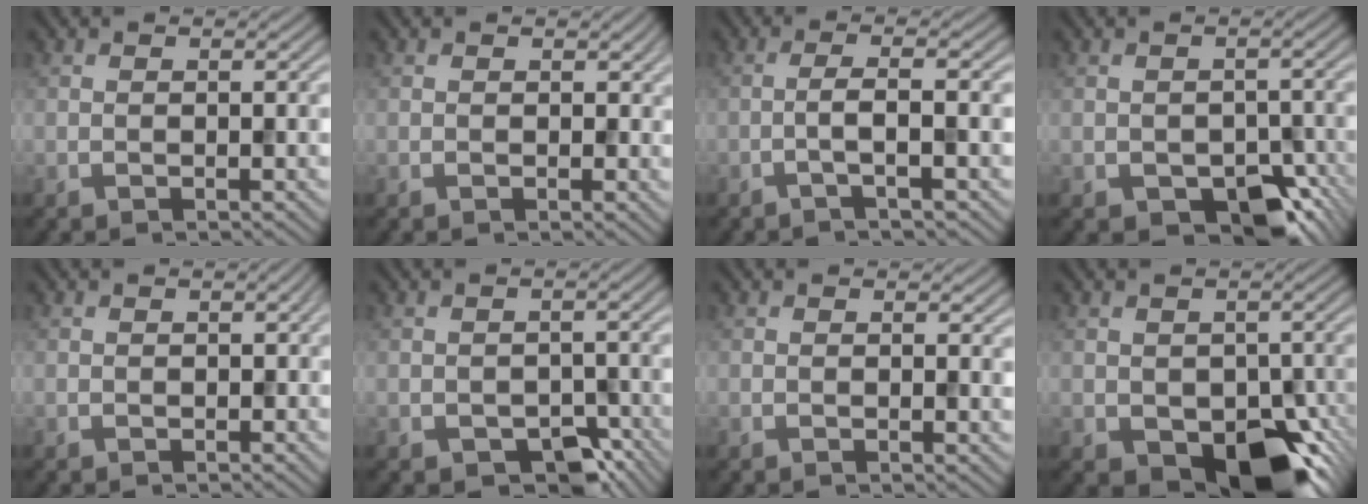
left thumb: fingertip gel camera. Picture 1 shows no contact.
{"total": 1.0, "force": [0.3, 0.7, 0.7], "torque": [-0.008, -0.004, 0.006]}
{"total": 2.7, "force": [-1.0, 0.2, 2.5], "torque": [-0.042, 0.014, -0.037]}
{"total": 6.4, "force": [-3.1, 3.9, 4.0], "torque": [-0.061, -0.025, -0.034]}
{"total": 0.9, "force": [0.0, 0.5, 0.7], "torque": [-0.007, 0.001, 0.003]}
{"total": 4.6, "force": [-2.5, 2.7, 2.7], "torque": [-0.037, -0.015, -0.032]}
{"total": 0.8, "force": [0.4, 0.2, 0.7], "torque": [-0.008, -0.004, 0.006]}
{"total": 8.5, "force": [-3.3, 5.3, 5.8], "torque": [-0.090, -0.026, -0.035]}